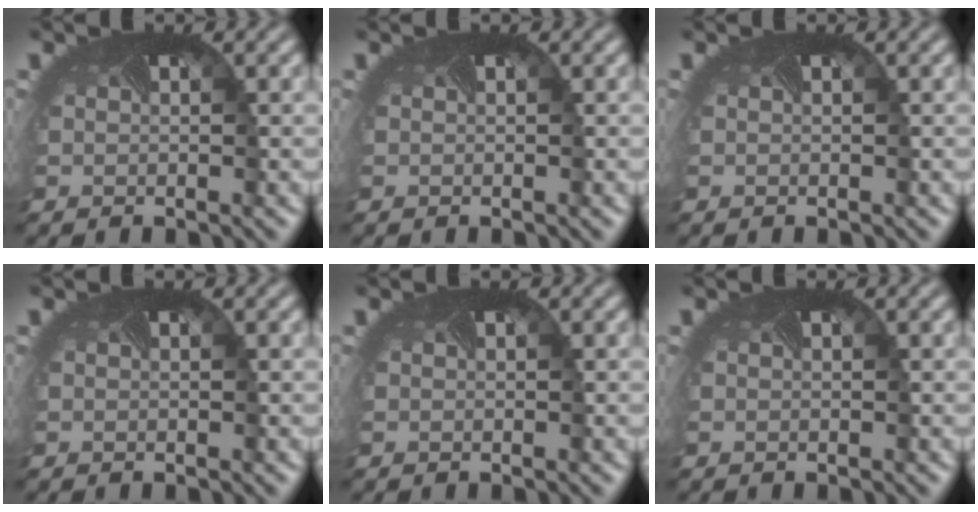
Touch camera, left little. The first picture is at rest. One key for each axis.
{"total": 0.0}
{"total": 0.0}
{"total": 0.0}
{"total": 0.0}
{"total": 0.0}